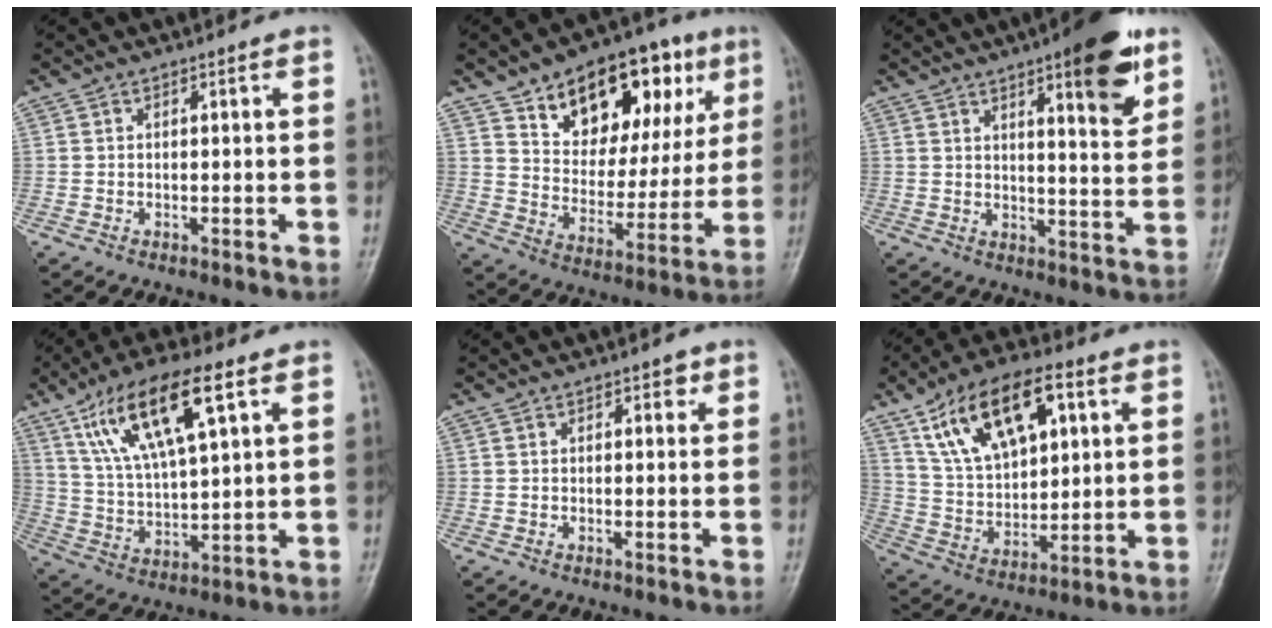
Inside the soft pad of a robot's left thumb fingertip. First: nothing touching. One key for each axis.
{"total": 21.2, "fx": 10.7, "fy": 11.8, "fz": 14.0, "tx": -0.151, "ty": -0.027, "tz": 0.168}
{"total": 12.1, "fx": 6.7, "fy": 2.9, "fz": 9.6, "tx": -0.110, "ty": -0.034, "tz": 0.087}
{"total": 16.1, "fx": 7.8, "fy": 5.2, "fz": 13.1, "tx": -0.234, "ty": -0.014, "tz": 0.147}
{"total": 1.7, "fx": 0.9, "fy": 1.0, "fz": 1.1, "tx": -0.001, "ty": -0.001, "tz": 0.009}
{"total": 17.5, "fx": 7.9, "fy": 9.1, "fz": 12.6, "tx": -0.186, "ty": -0.014, "tz": 0.148}